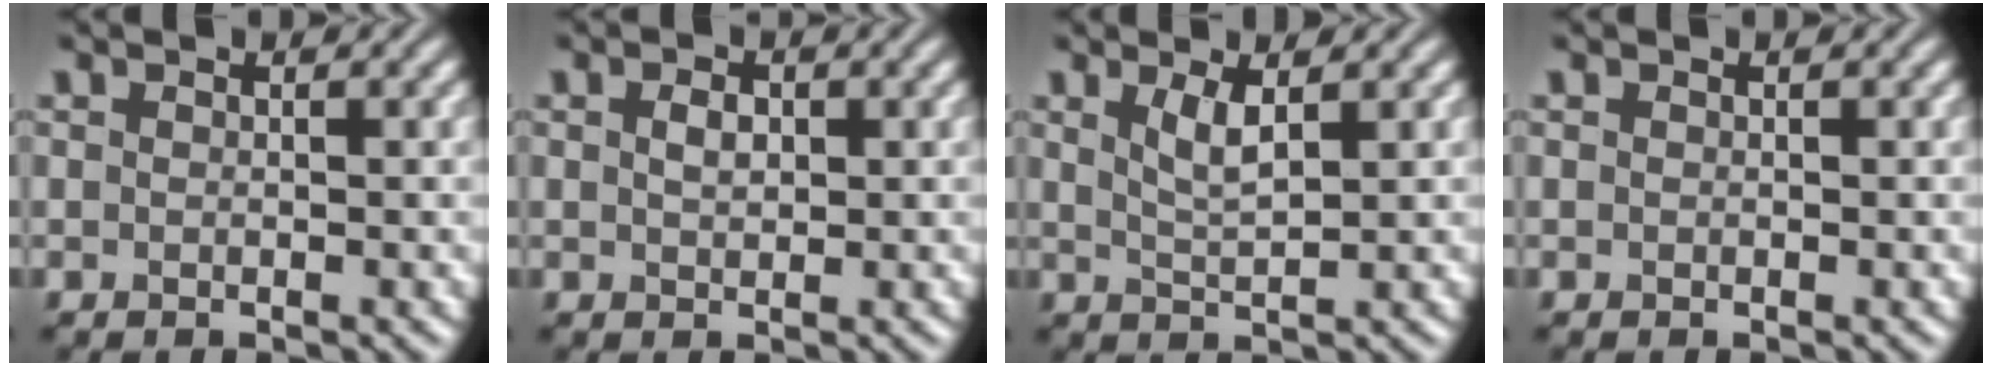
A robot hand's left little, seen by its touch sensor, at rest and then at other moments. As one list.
[{"total": 1.5, "force": [0.3, 0.9, 1.1], "torque": [-0.021, 0.002, 0.006]}, {"total": 2.2, "force": [1.1, 0.5, 1.8], "torque": [-0.036, -0.004, 0.022]}, {"total": 0.0}]